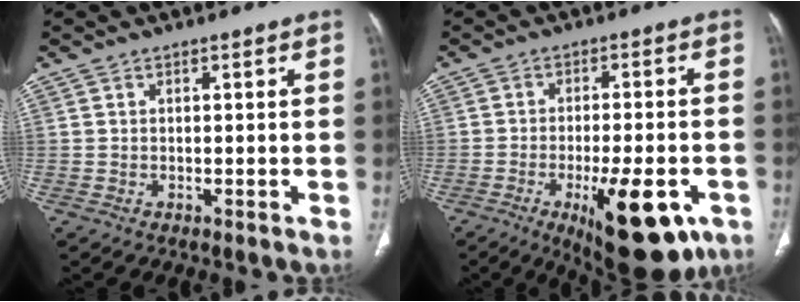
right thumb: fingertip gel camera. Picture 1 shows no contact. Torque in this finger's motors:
{"motor_torque": [5.01, 0.00, 1.53, -1.24, 0.14]}